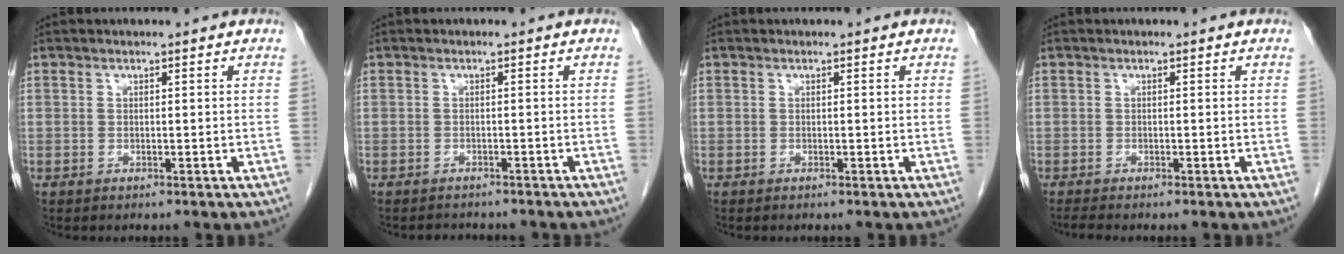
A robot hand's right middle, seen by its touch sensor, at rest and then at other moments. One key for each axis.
{"total": 4.2, "fx": -3.8, "fy": 1.3, "fz": 1.2, "tx": -0.017, "ty": -0.003, "tz": -0.046}
{"total": 0.0}
{"total": 1.0, "fx": -0.9, "fy": -0.2, "fz": 0.4, "tx": -0.015, "ty": -0.005, "tz": -0.020}